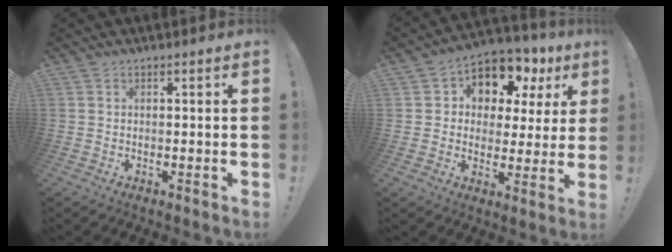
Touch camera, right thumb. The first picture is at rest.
{"total": 9.0, "force": [5.3, 6.2, 3.8], "torque": [-0.063, -0.045, 0.095]}